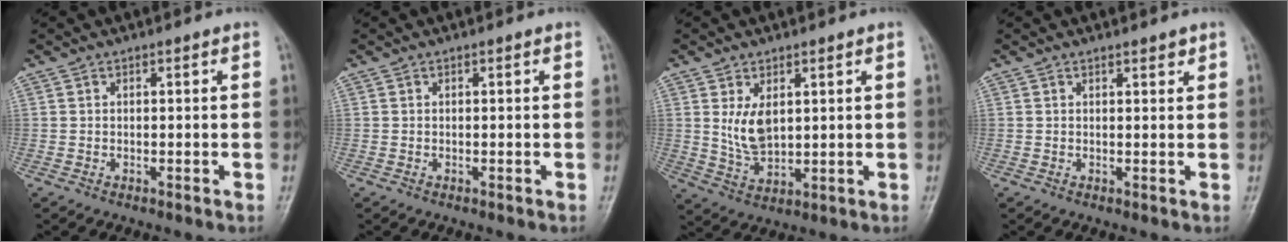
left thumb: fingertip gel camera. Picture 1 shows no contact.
{"total": 0.0}
{"total": 6.7, "force": [1.8, 4.0, 5.0], "torque": [-0.078, -0.017, 0.045]}
{"total": 1.4, "force": [1.0, 0.6, 0.8], "torque": [-0.006, -0.005, 0.013]}